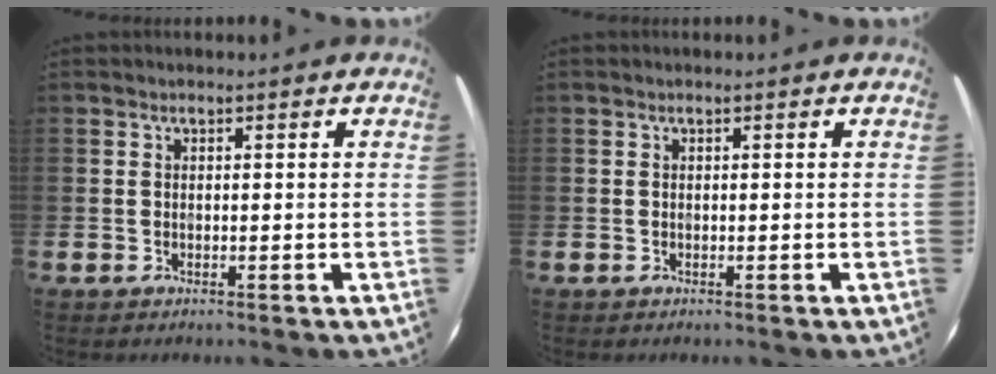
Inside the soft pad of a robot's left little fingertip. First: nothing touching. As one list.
[{"total": 0.0}]